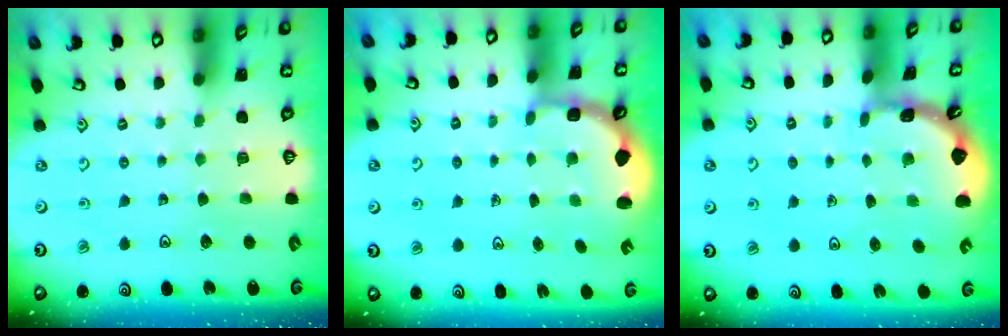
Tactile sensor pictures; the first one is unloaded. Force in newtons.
{"total": 3.5, "press": 3.0, "slide": 1.6}
{"total": 1.8, "press": 1.8, "slide": 0.1}